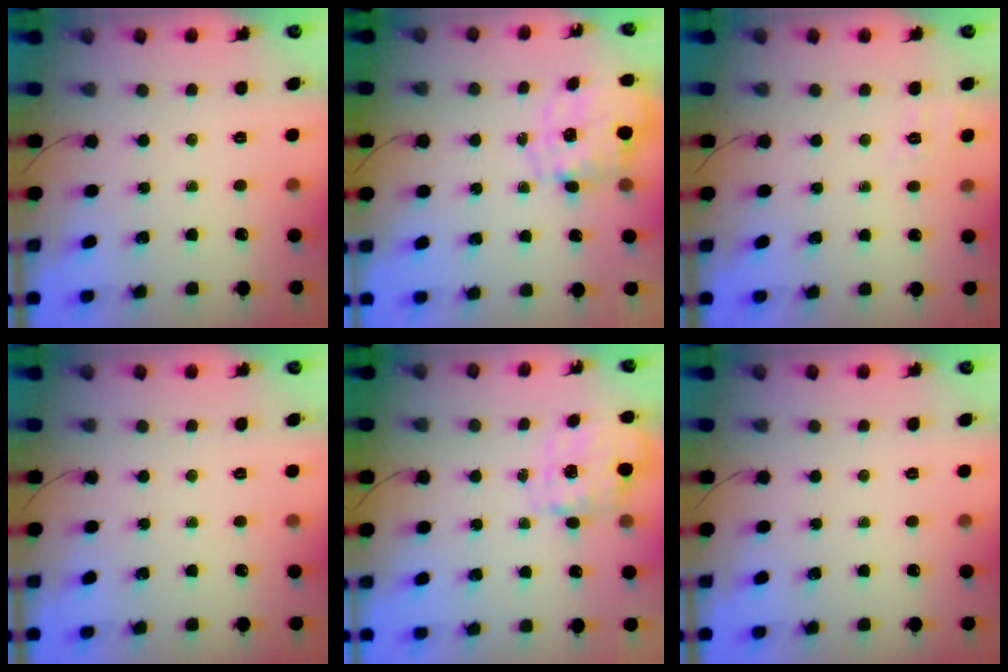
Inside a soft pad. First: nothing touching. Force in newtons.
{"total": 2.7, "press": 2.5, "slide": 1.0}
{"total": 1.9, "press": 0.6, "slide": 1.8}
{"total": 0.0}
{"total": 3.9, "press": 3.9, "slide": 0.8}
{"total": 0.0}